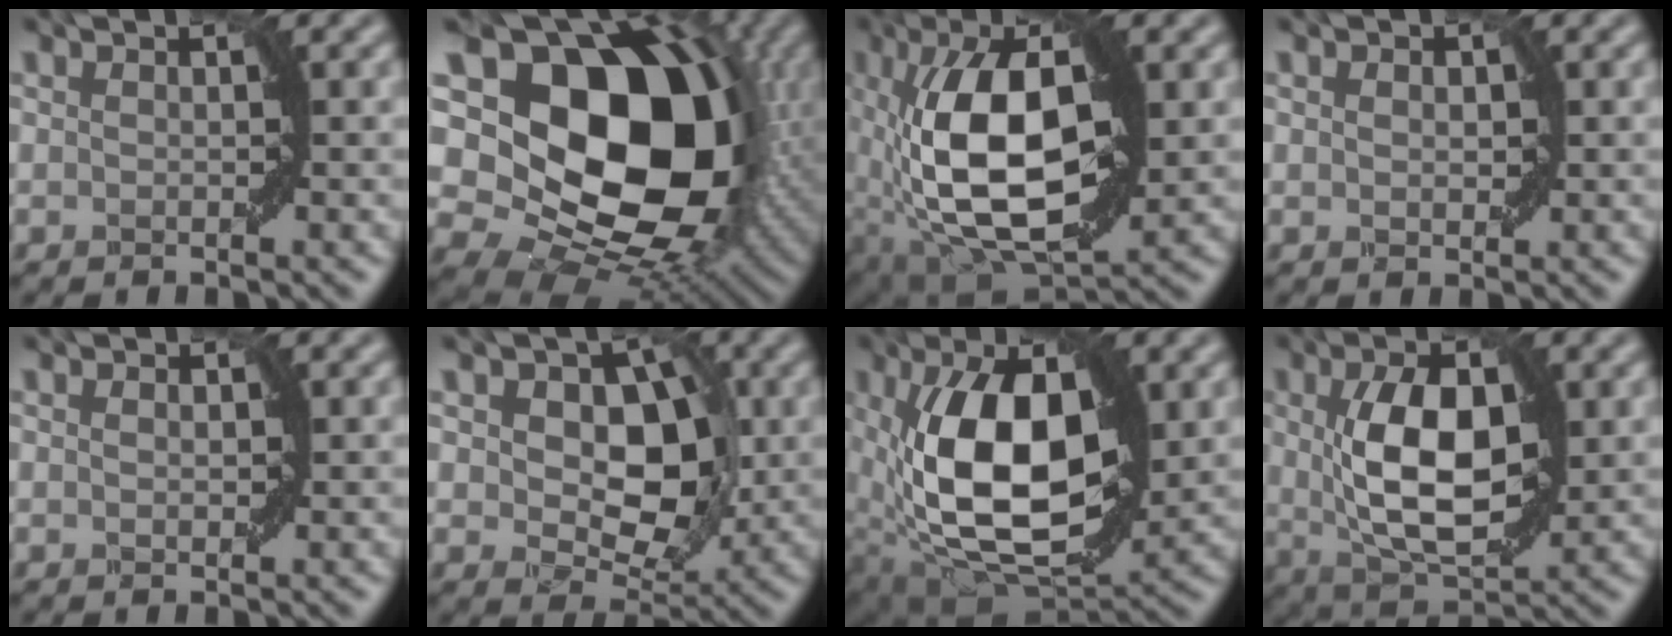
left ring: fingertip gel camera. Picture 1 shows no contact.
{"total": 18.1, "force": [2.6, 13.0, 12.3], "torque": [-0.193, -0.002, 0.065]}
{"total": 13.1, "force": [0.3, 6.9, 11.1], "torque": [-0.199, 0.008, 0.001]}
{"total": 1.1, "force": [0.4, 0.8, 0.7], "torque": [-0.009, 0.000, 0.009]}
{"total": 0.8, "force": [0.3, 0.5, 0.5], "torque": [-0.006, 0.001, 0.006]}
{"total": 8.3, "force": [1.6, 5.5, 6.0], "torque": [-0.087, -0.001, 0.022]}
{"total": 14.1, "force": [1.4, 7.6, 11.8], "torque": [-0.204, 0.005, 0.017]}
{"total": 8.4, "force": [0.7, 4.2, 7.3], "torque": [-0.139, -0.003, 0.016]}